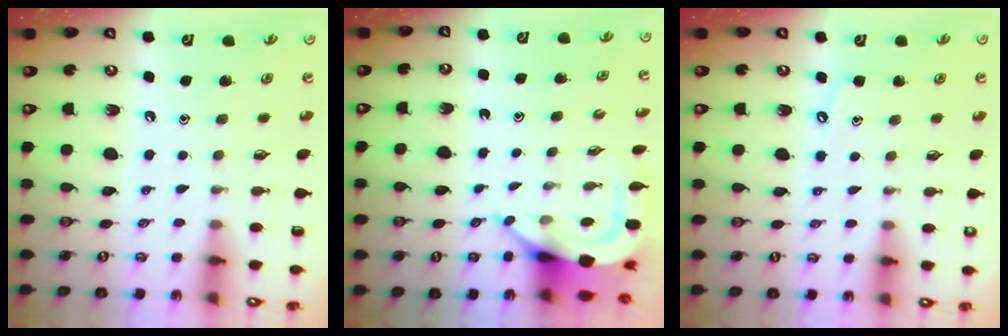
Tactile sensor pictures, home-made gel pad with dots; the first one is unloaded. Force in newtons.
{"total": 6.0, "press": 6.0, "slide": 0.7}
{"total": 3.8, "press": 3.8, "slide": 0.2}